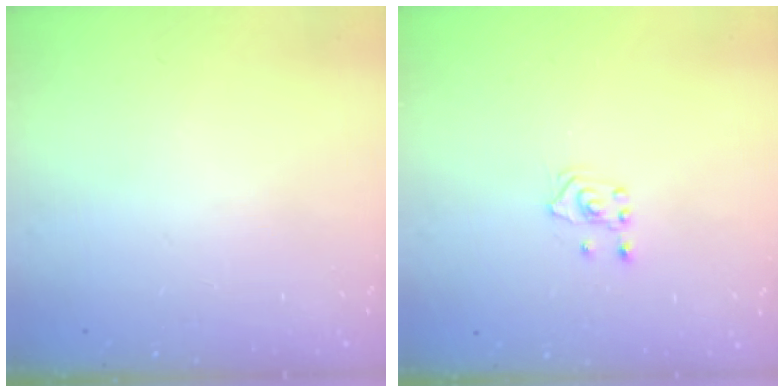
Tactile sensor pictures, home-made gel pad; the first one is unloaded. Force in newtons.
{"total": 2.1, "press": 1.8, "slide": 0.9}